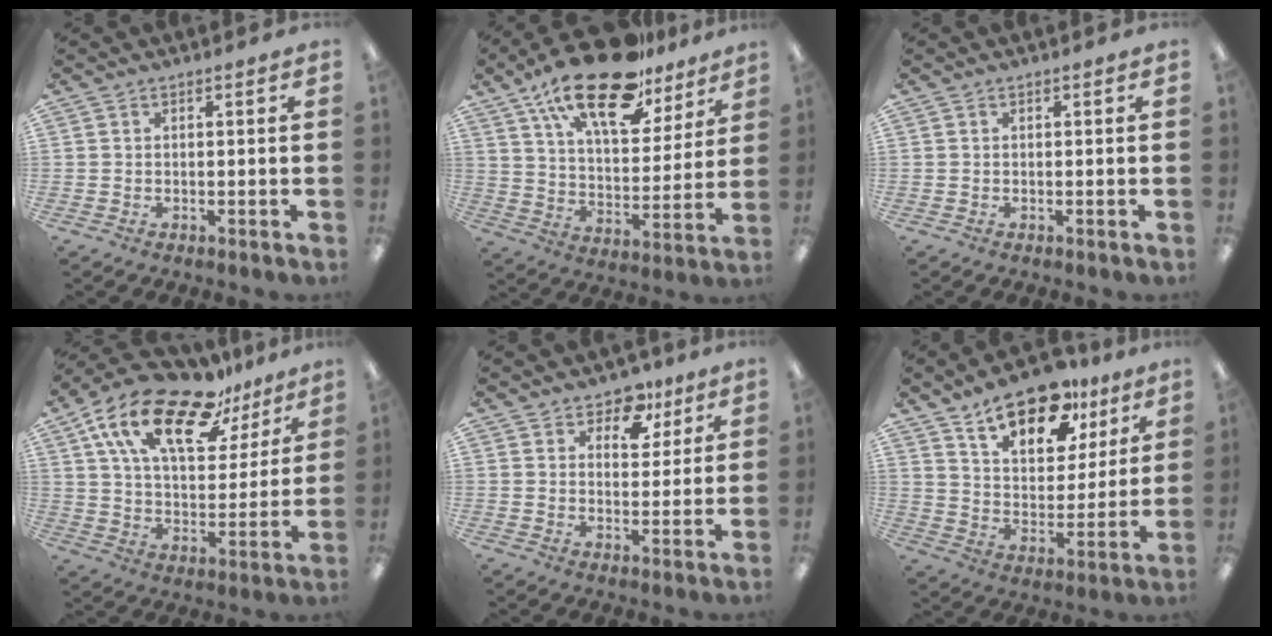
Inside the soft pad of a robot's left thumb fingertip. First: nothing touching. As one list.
[{"total": 22.6, "force": [15.1, 9.6, 13.8], "torque": [-0.227, -0.079, 0.259]}, {"total": 0.0}, {"total": 21.8, "force": [13.9, 9.8, 13.7], "torque": [-0.239, -0.071, 0.242]}, {"total": 7.9, "force": [5.4, 5.0, 2.9], "torque": [-0.032, -0.028, 0.093]}, {"total": 17.5, "force": [12.2, 8.6, 9.0], "torque": [-0.132, -0.067, 0.211]}]